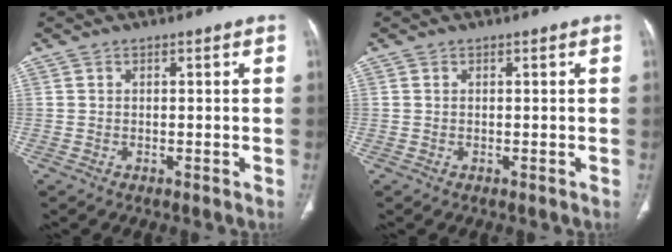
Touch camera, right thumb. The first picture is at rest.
{"total": 0.0}